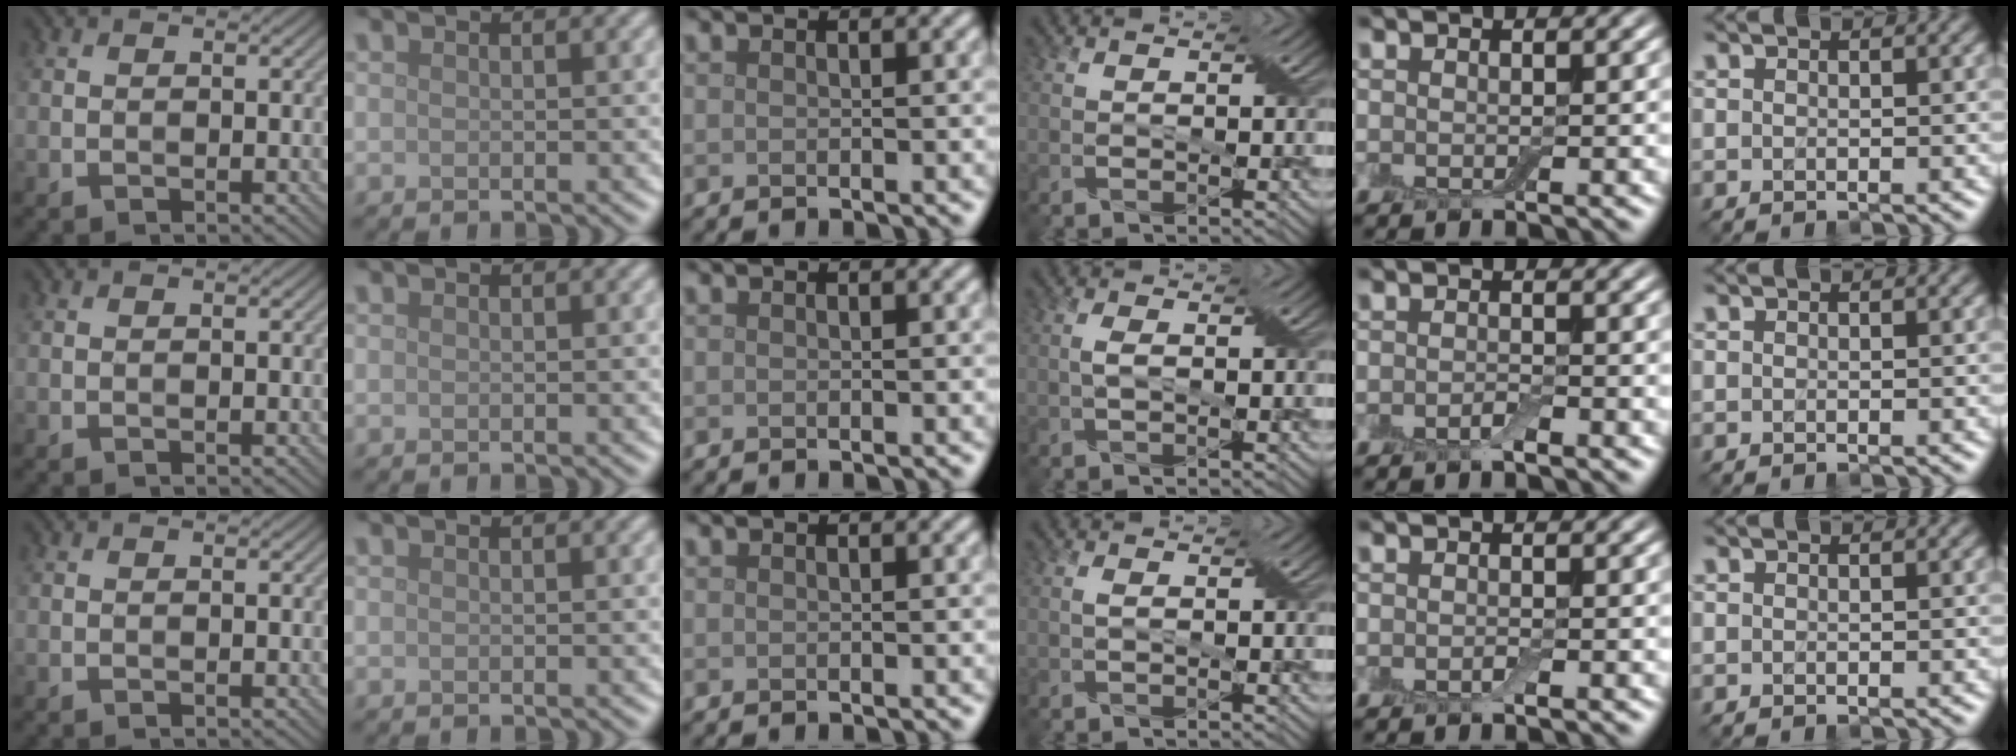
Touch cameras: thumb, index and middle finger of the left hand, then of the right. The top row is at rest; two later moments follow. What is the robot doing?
{"motion": "shake", "object": "box of matches"}